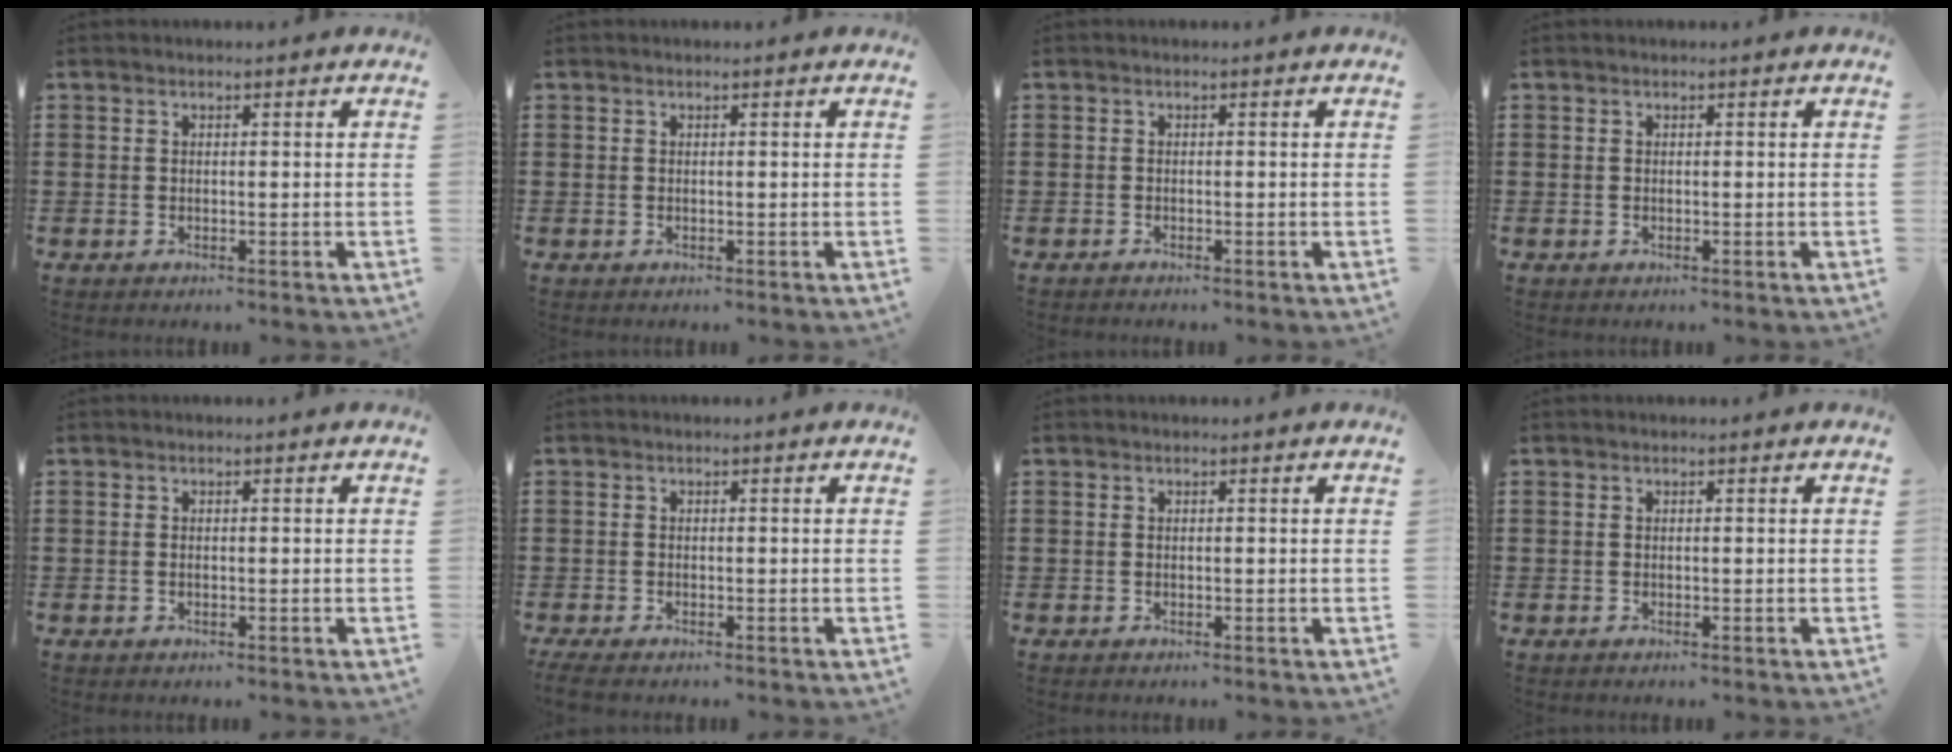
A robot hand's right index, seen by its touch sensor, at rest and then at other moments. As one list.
[{"total": 0.0}, {"total": 0.5, "force": [-0.5, 0.1, 0.0], "torque": [-0.002, -0.001, -0.011]}, {"total": 0.0}, {"total": 0.0}, {"total": 1.0, "force": [-0.9, 0.1, 0.4], "torque": [-0.014, -0.006, -0.017]}, {"total": 0.0}, {"total": 0.0}]